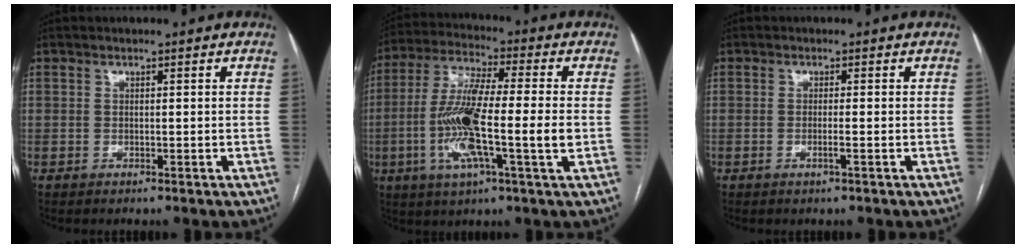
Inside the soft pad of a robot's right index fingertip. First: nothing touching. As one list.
[{"total": 14.7, "force": [-2.6, 1.0, 14.4], "torque": [-0.284, -0.003, -0.055]}, {"total": 1.1, "force": [-0.5, -0.2, 1.0], "torque": [-0.019, -0.001, -0.009]}]